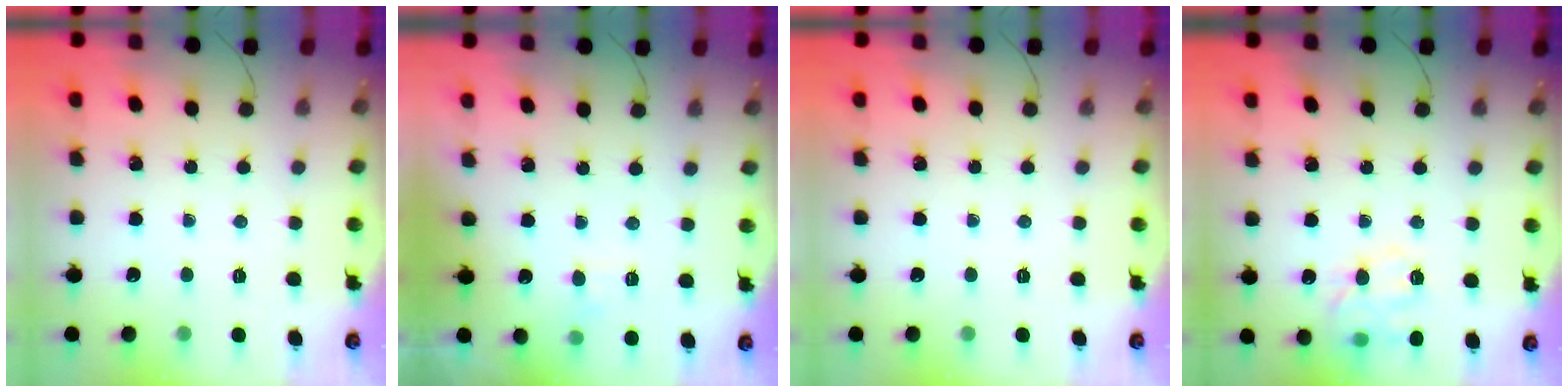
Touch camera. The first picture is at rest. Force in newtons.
{"total": 2.6, "press": 2.2, "slide": 1.4}
{"total": 0.0}
{"total": 12.0, "press": 11.9, "slide": 1.4}